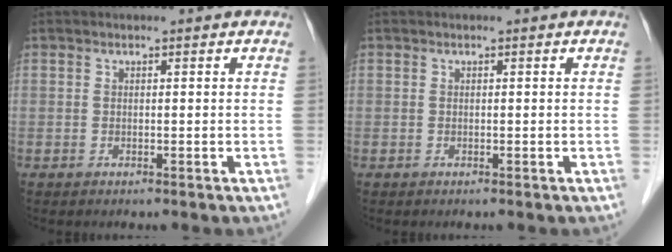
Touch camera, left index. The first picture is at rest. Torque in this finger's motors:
{"motor_torque": [0.00, 0.00, 0.00, 0.00]}